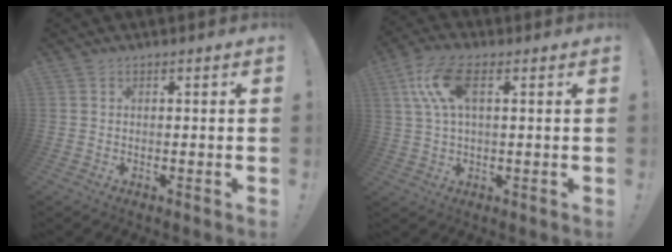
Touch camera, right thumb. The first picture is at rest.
{"total": 11.5, "force": [3.6, 5.1, 9.6], "torque": [-0.201, 0.003, 0.071]}